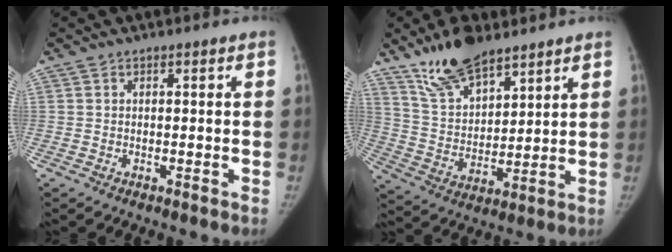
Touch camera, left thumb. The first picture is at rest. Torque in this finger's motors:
{"motor_torque": [0.12, -0.01, -0.12, 0.12, 0.04]}